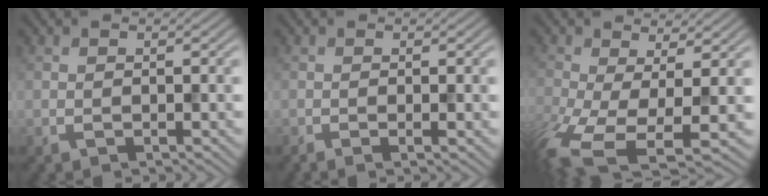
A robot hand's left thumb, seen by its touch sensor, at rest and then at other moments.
{"total": 1.4, "force": [-0.5, 0.3, 1.3], "torque": [-0.018, -0.004, -0.012]}
{"total": 9.5, "force": [-4.1, 4.0, 7.6], "torque": [-0.184, -0.043, -0.061]}